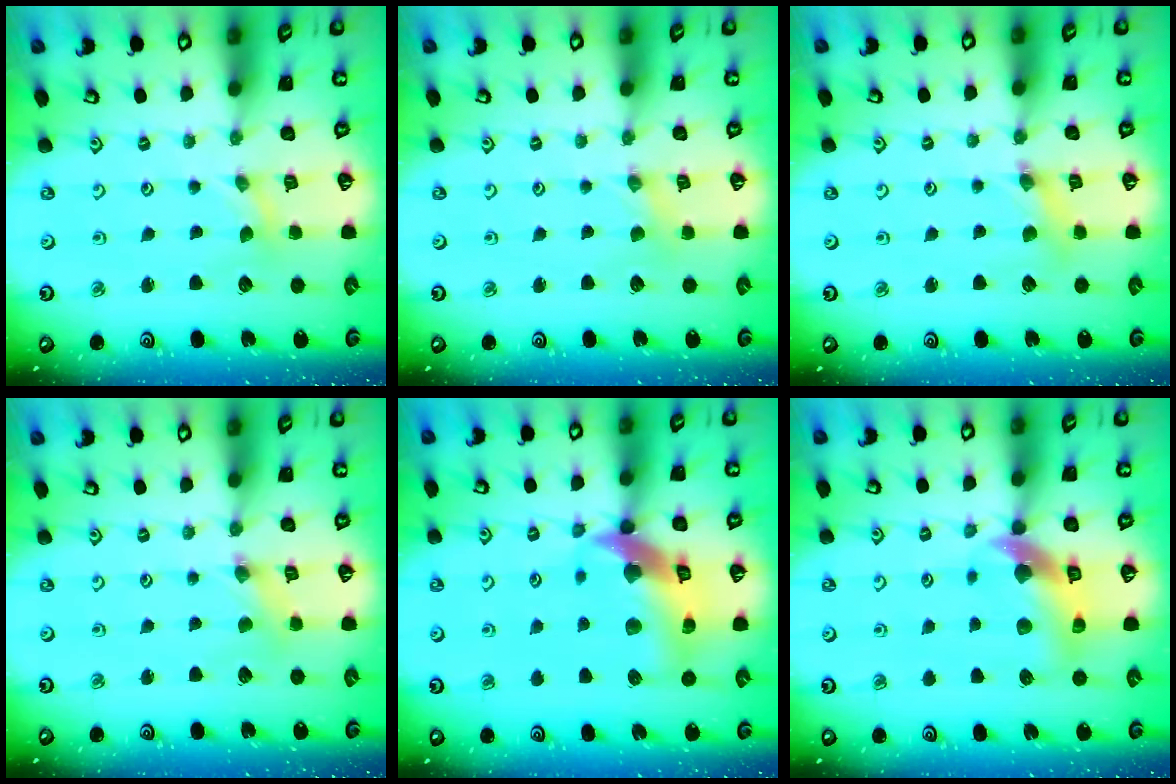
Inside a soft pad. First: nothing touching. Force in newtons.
{"total": 0.7, "press": 0.7, "slide": 0.2}
{"total": 3.2, "press": 3.1, "slide": 0.4}
{"total": 0.9, "press": 0.9, "slide": 0.2}
{"total": 16.4, "press": 16.3, "slide": 2.4}
{"total": 10.8, "press": 10.7, "slide": 1.5}